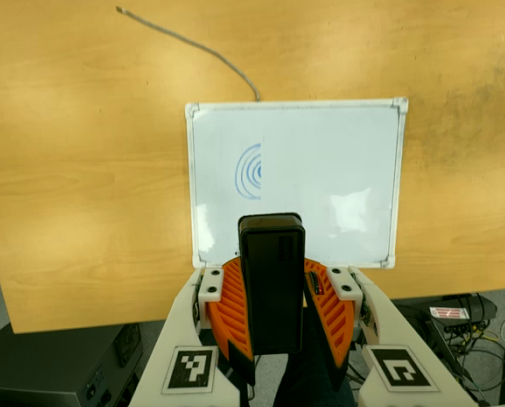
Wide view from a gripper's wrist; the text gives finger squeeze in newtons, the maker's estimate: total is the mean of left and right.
{"total": 7.6, "left": 8.4, "right": 6.8}